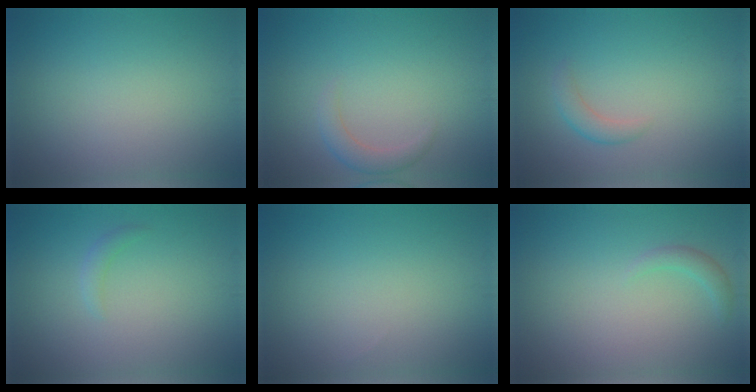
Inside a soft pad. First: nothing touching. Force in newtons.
{"total": 1.9, "press": 1.9, "slide": 0.0}
{"total": 1.5, "press": 1.5, "slide": 0.1}
{"total": 0.9, "press": 0.9, "slide": 0.1}
{"total": 0.0}
{"total": 1.2, "press": 1.2, "slide": 0.2}